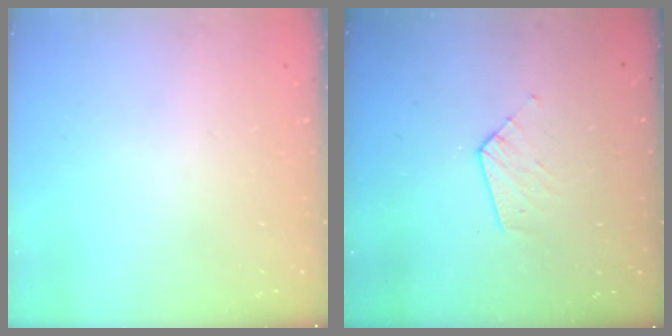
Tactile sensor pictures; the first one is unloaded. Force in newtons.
{"total": 4.3, "press": 4.3, "slide": 0.4}